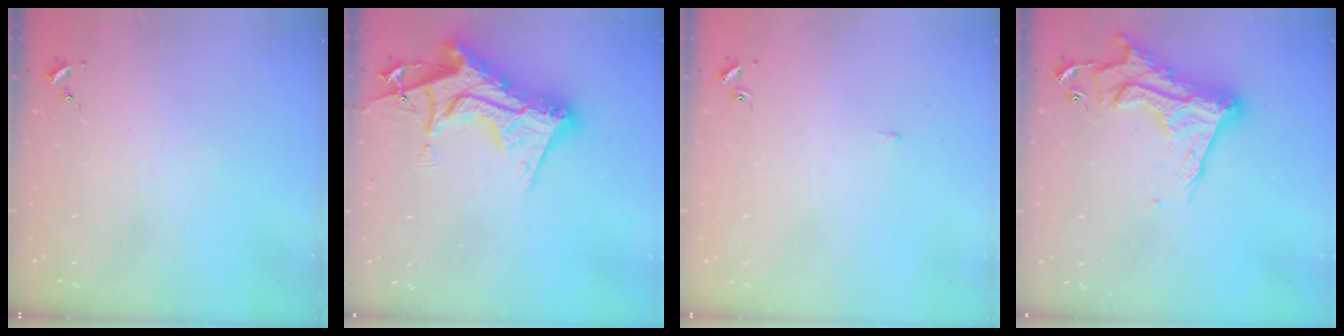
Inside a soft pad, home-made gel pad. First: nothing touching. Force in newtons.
{"total": 22.4, "press": 22.4, "slide": 1.8}
{"total": 1.8, "press": 1.8, "slide": 0.5}
{"total": 19.0, "press": 18.9, "slide": 1.5}